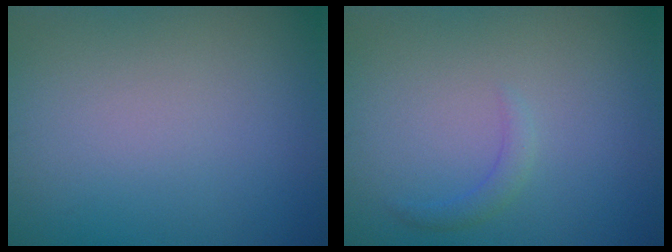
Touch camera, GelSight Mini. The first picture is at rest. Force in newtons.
{"total": 1.1, "press": 1.1, "slide": 0.1}